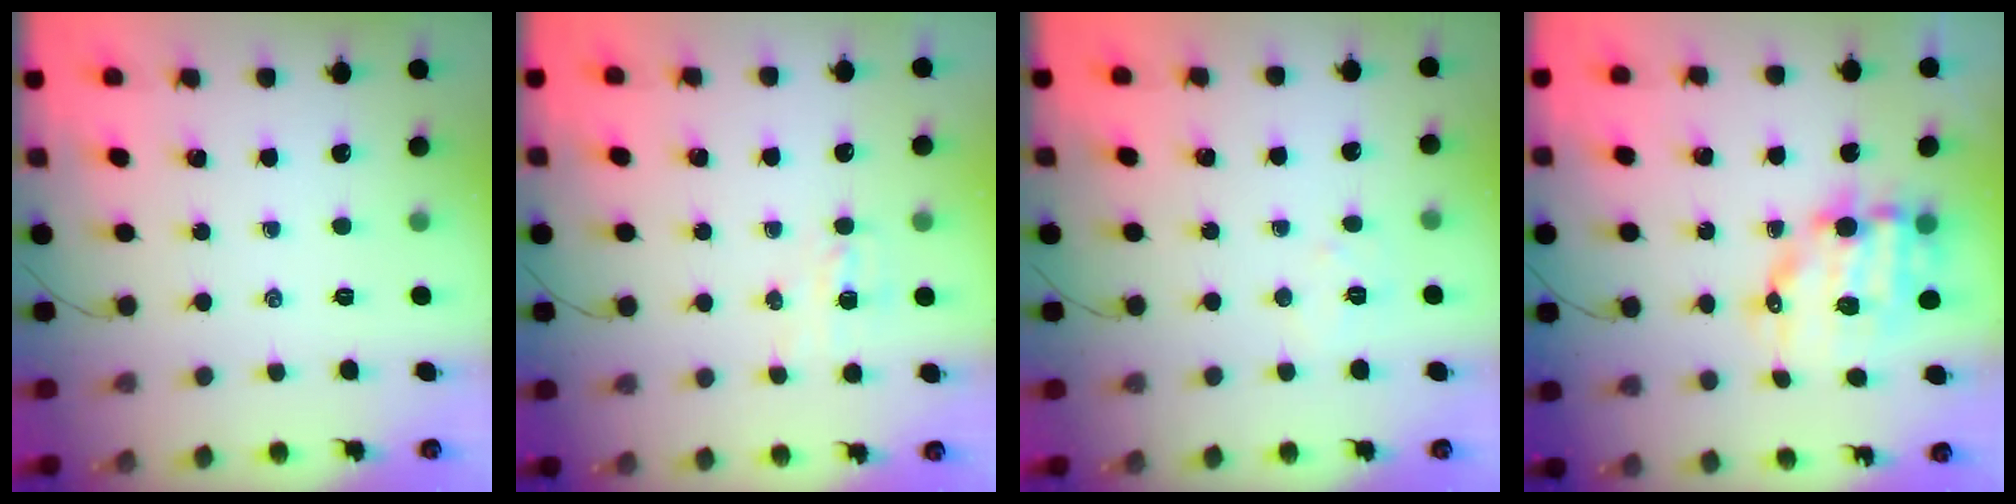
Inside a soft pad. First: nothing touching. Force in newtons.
{"total": 3.5, "press": 3.4, "slide": 1.0}
{"total": 4.0, "press": 3.9, "slide": 0.9}
{"total": 12.1, "press": 11.8, "slide": 2.7}